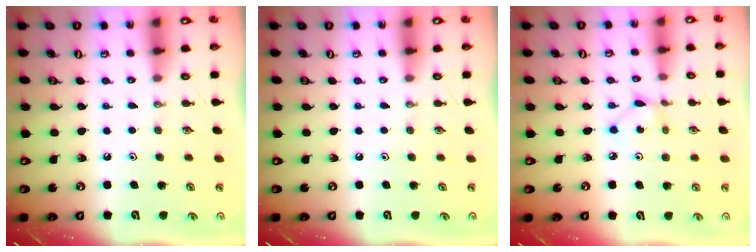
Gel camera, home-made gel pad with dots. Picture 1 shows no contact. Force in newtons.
{"total": 0.0}
{"total": 2.8, "press": 2.7, "slide": 0.3}